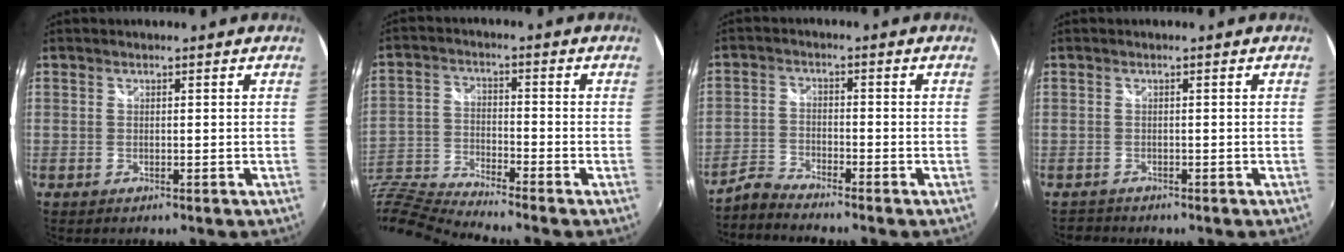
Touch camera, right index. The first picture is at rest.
{"total": 12.3, "force": [-11.2, 1.4, 5.1], "torque": [-0.130, -0.014, -0.235]}
{"total": 3.6, "force": [-3.5, 0.4, 0.5], "torque": [-0.015, -0.001, -0.078]}
{"total": 1.7, "force": [-1.5, 0.7, -0.1], "torque": [-0.004, -0.004, -0.026]}